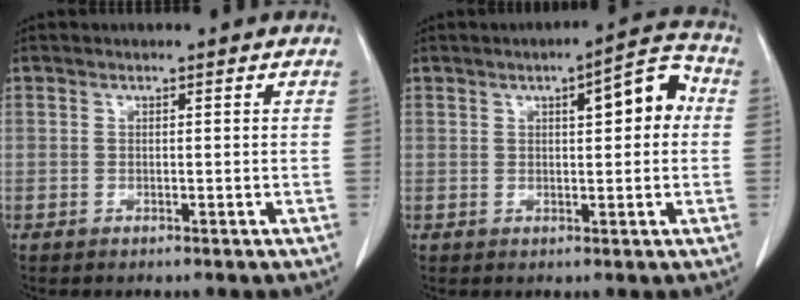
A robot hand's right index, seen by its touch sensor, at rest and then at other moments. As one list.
[{"total": 7.0, "force": [1.5, 1.9, 6.6], "torque": [-0.084, 0.027, 0.017]}]